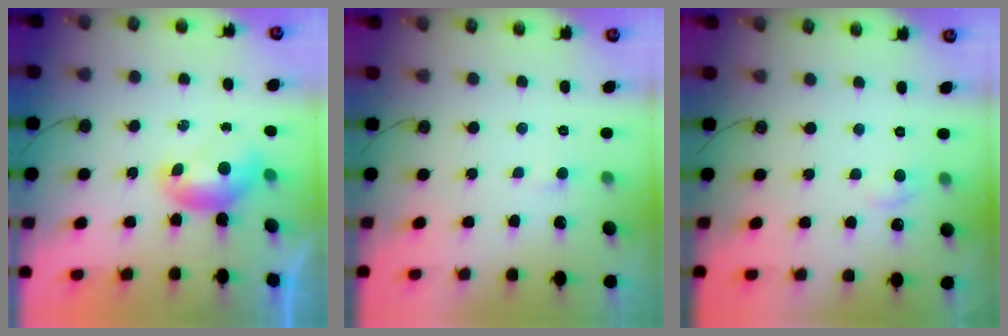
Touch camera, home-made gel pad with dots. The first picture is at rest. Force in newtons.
{"total": 2.3, "press": 2.3, "slide": 0.3}
{"total": 0.8, "press": 0.2, "slide": 0.8}